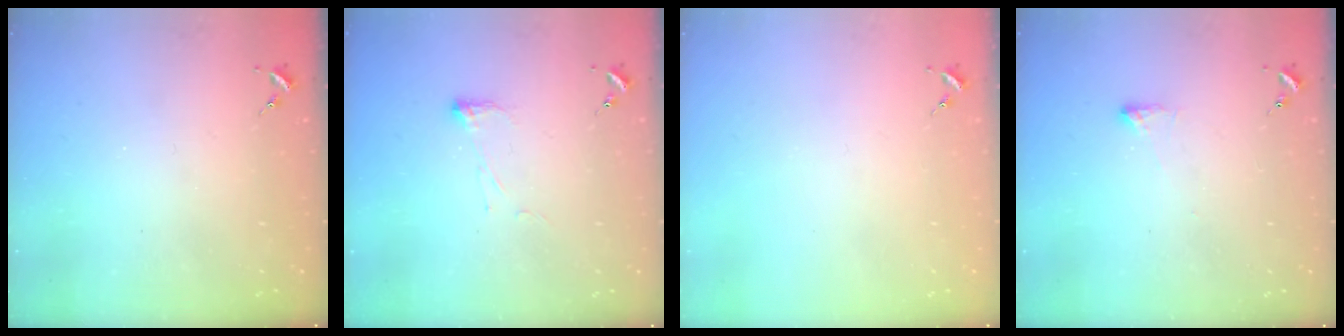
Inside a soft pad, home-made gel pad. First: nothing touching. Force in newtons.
{"total": 4.0, "press": 3.8, "slide": 0.9}
{"total": 0.0}
{"total": 2.9, "press": 2.8, "slide": 0.5}